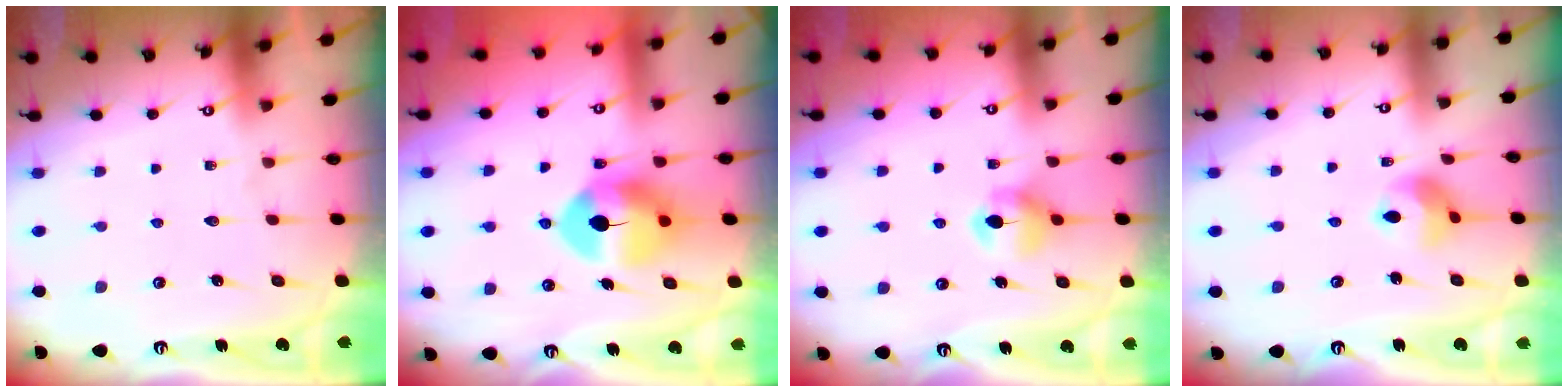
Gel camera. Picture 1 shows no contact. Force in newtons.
{"total": 9.6, "press": 9.5, "slide": 1.4}
{"total": 5.9, "press": 5.9, "slide": 0.7}
{"total": 8.2, "press": 8.1, "slide": 1.0}